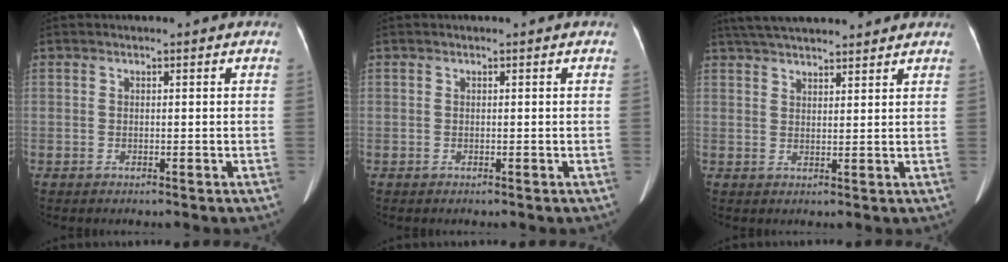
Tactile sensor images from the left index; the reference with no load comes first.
{"total": 0.0}
{"total": 12.6, "force": [11.1, 2.3, 5.4], "torque": [-0.088, 0.048, 0.168]}